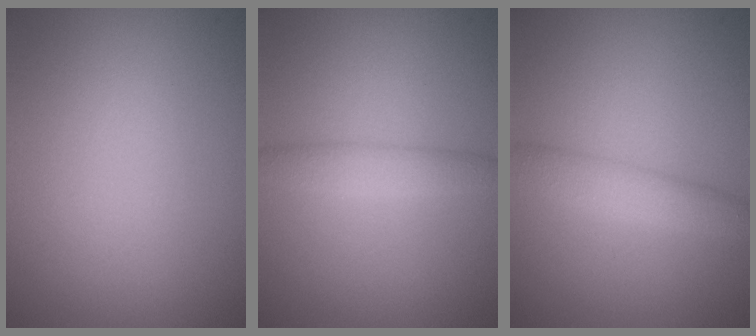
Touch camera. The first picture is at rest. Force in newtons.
{"total": 2.2, "press": 2.2, "slide": 0.0}
{"total": 2.7, "press": 2.7, "slide": 0.0}